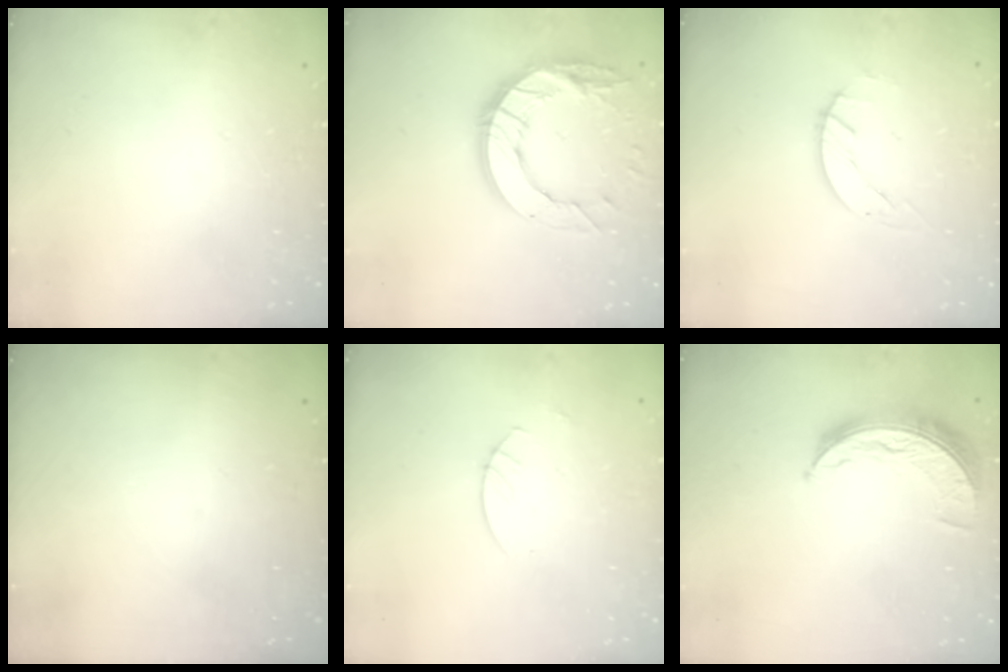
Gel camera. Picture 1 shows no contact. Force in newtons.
{"total": 15.9, "press": 15.9, "slide": 1.3}
{"total": 1.5, "press": 1.4, "slide": 0.3}
{"total": 0.0}
{"total": 2.7, "press": 2.7, "slide": 0.2}
{"total": 8.7, "press": 8.7, "slide": 0.6}